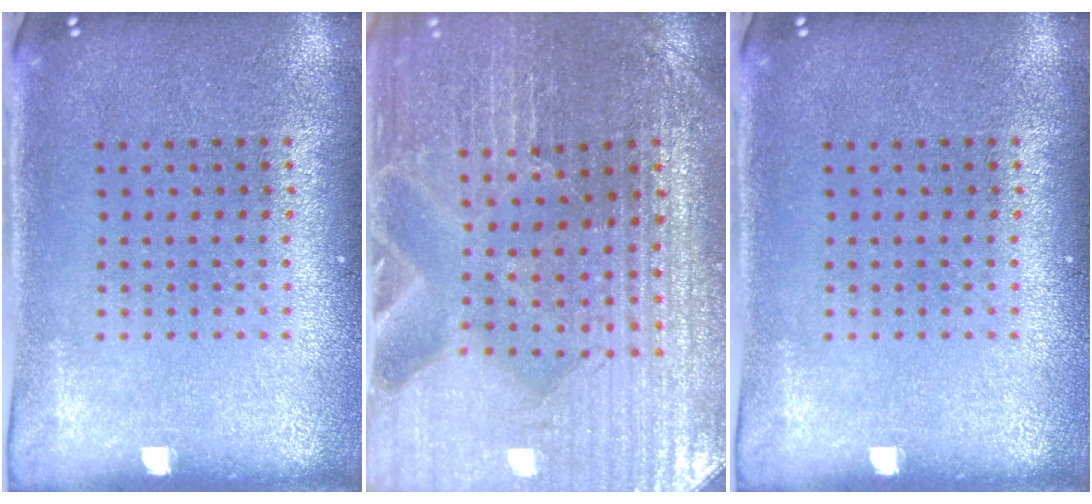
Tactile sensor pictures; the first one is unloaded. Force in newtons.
{"total": 3.4, "press": 3.3, "slide": 0.3}
{"total": 0.0}